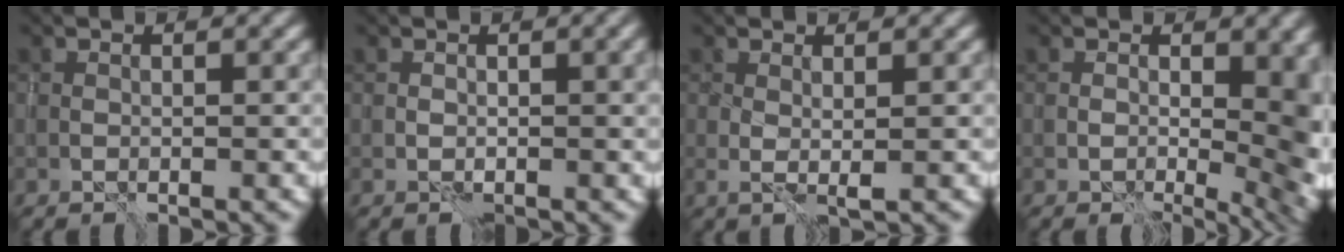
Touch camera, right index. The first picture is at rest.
{"total": 1.3, "force": [0.4, 0.2, 1.2], "torque": [-0.018, 0.003, 0.005]}
{"total": 1.5, "force": [0.4, 0.2, 1.4], "torque": [-0.029, -0.004, 0.007]}
{"total": 10.1, "force": [0.1, 5.2, 8.7], "torque": [-0.088, -0.009, 0.011]}